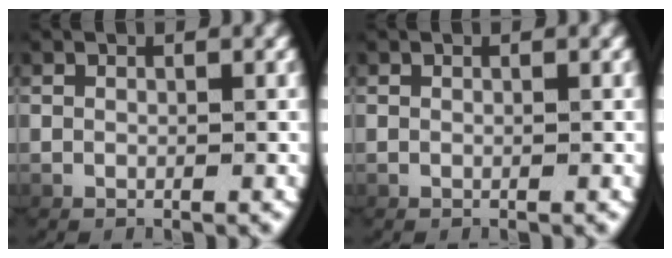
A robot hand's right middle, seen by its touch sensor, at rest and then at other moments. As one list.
[{"total": 0.0}]